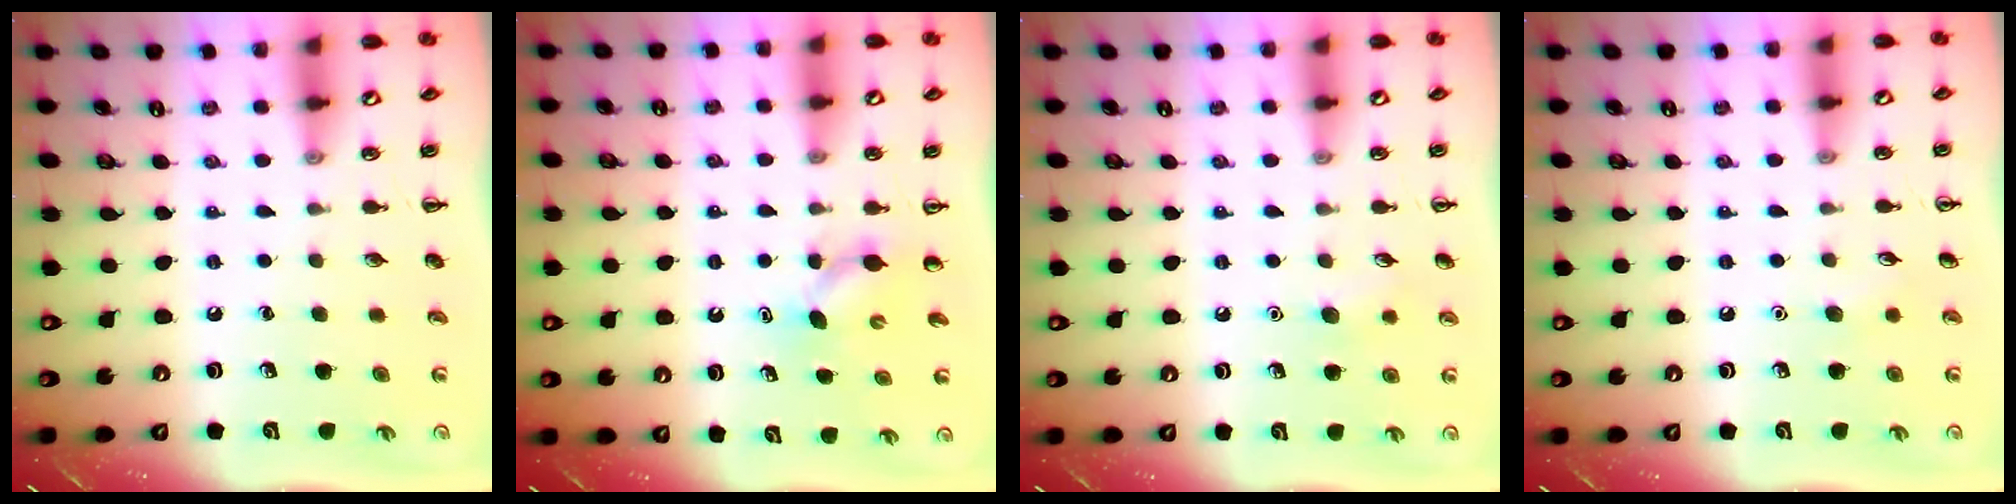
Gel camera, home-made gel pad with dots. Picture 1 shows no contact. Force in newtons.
{"total": 3.4, "press": 3.3, "slide": 0.8}
{"total": 5.2, "press": 5.0, "slide": 1.3}
{"total": 4.4, "press": 4.3, "slide": 1.2}